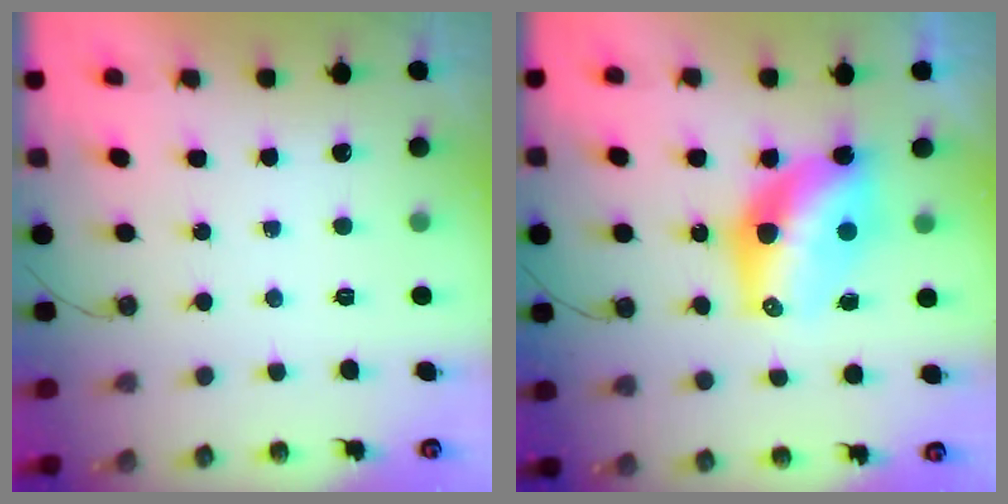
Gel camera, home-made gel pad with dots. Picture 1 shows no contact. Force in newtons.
{"total": 10.6, "press": 10.6, "slide": 0.7}